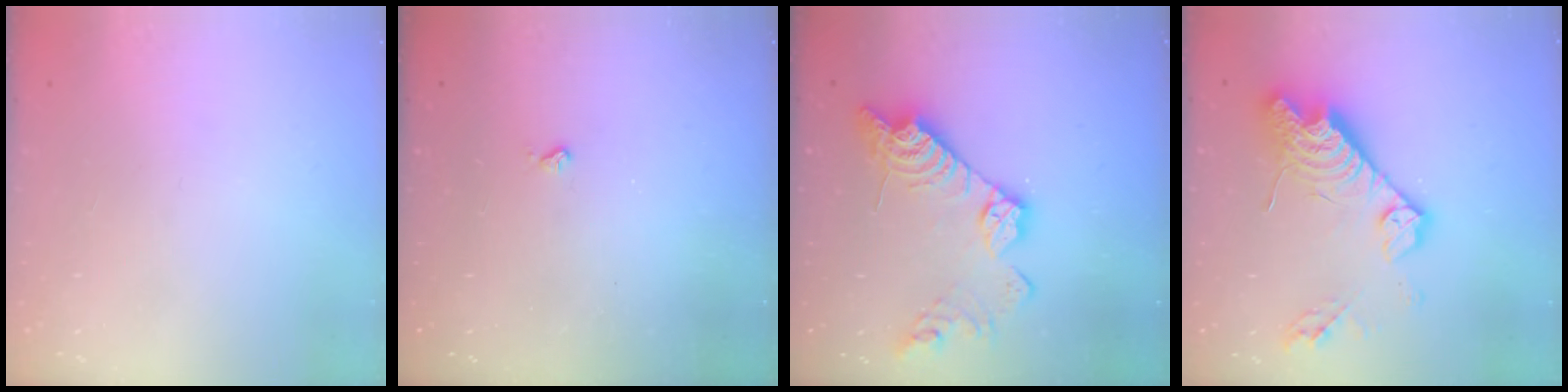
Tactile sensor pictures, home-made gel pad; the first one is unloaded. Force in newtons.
{"total": 2.1, "press": 2.1, "slide": 0.5}
{"total": 16.6, "press": 16.5, "slide": 1.3}
{"total": 19.2, "press": 19.1, "slide": 1.9}